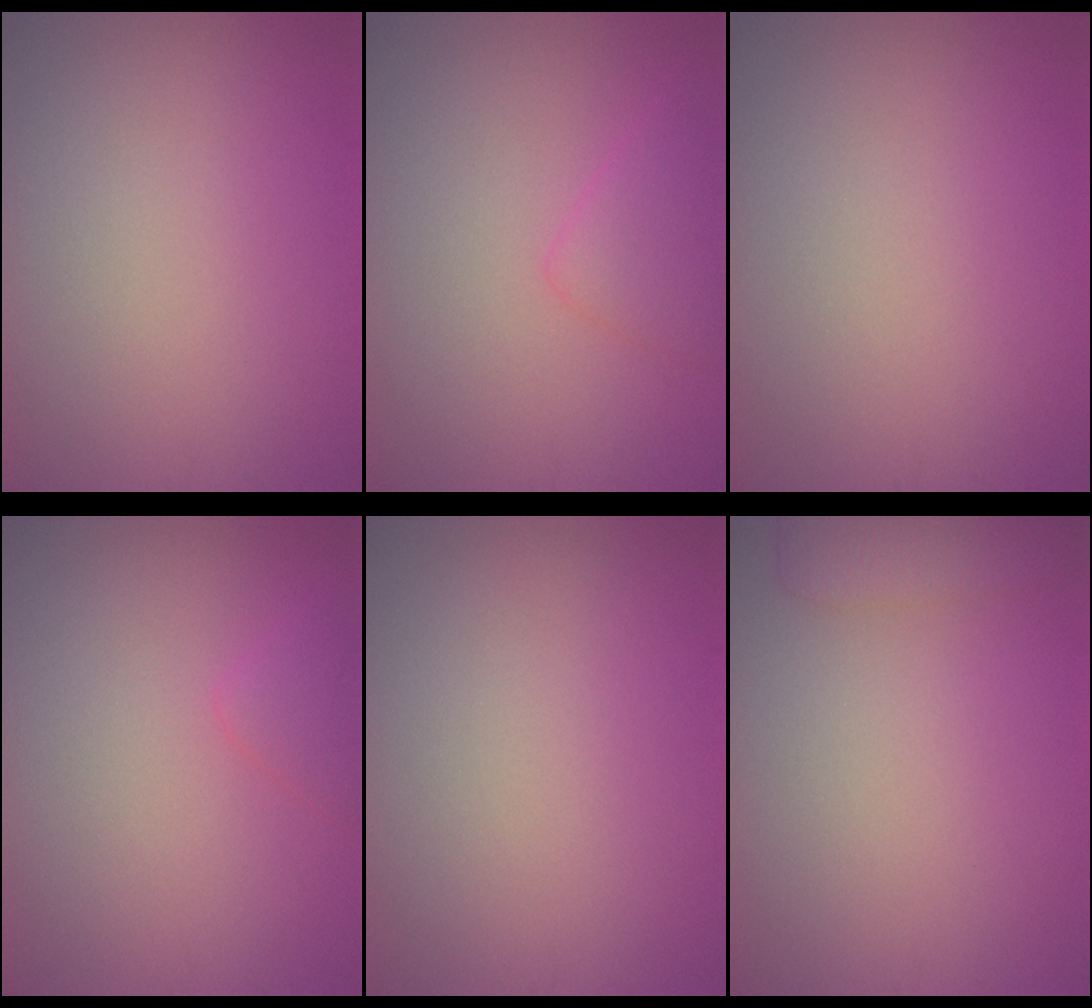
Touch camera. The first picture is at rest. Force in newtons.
{"total": 2.2, "press": 2.2, "slide": 0.1}
{"total": 0.0}
{"total": 1.5, "press": 1.5, "slide": 0.1}
{"total": 0.0}
{"total": 2.8, "press": 2.8, "slide": 0.1}